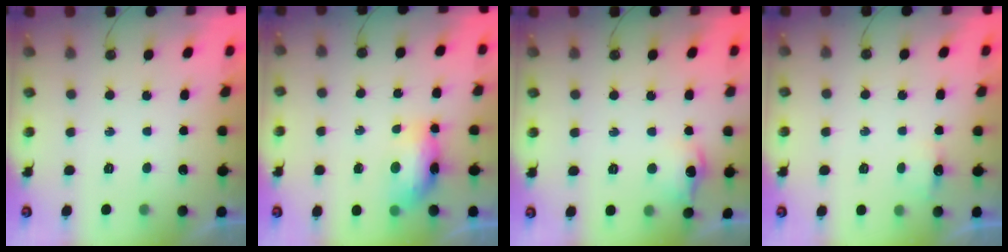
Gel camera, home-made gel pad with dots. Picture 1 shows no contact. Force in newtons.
{"total": 10.0, "press": 8.3, "slide": 5.6}
{"total": 9.0, "press": 8.9, "slide": 0.8}
{"total": 2.8, "press": 2.7, "slide": 0.4}